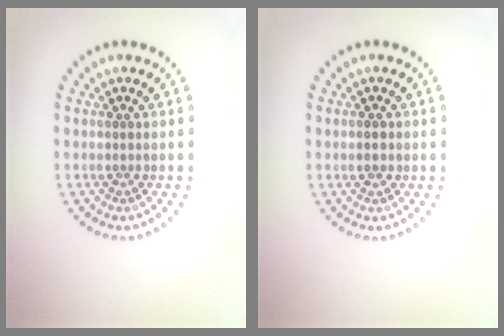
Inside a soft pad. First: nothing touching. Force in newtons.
{"total": 1.2, "press": 1.1, "slide": 0.3}